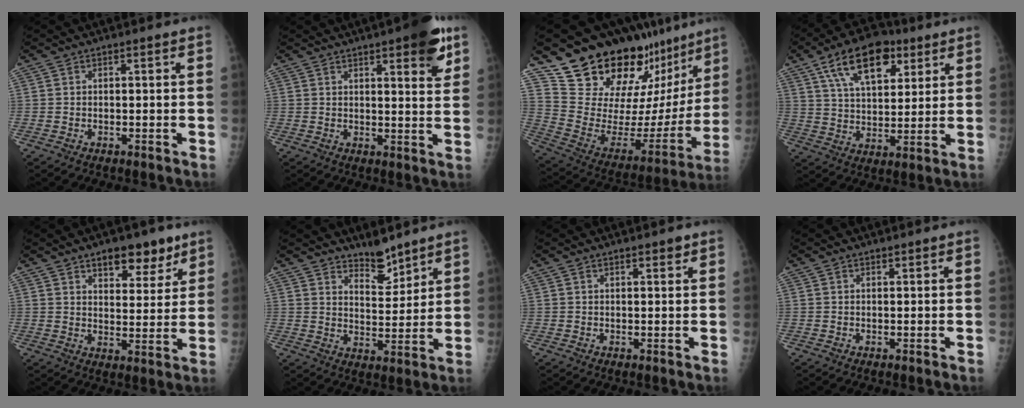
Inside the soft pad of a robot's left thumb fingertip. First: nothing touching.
{"total": 9.1, "force": [5.1, 2.4, 7.2], "torque": [-0.076, -0.022, 0.060]}
{"total": 27.9, "force": [21.6, 12.1, 13.0], "torque": [-0.161, -0.109, 0.329]}
{"total": 15.6, "force": [8.0, 8.3, 10.5], "torque": [-0.142, -0.019, 0.135]}
{"total": 10.1, "force": [6.5, 5.0, 5.9], "torque": [-0.052, -0.035, 0.097]}
{"total": 6.9, "force": [5.8, 2.5, 2.8], "torque": [-0.023, -0.051, 0.101]}
{"total": 1.7, "force": [1.2, 0.6, 1.0], "torque": [-0.008, -0.006, 0.016]}
{"total": 0.6, "force": [0.5, 0.3, 0.0], "torque": [0.003, -0.004, 0.006]}